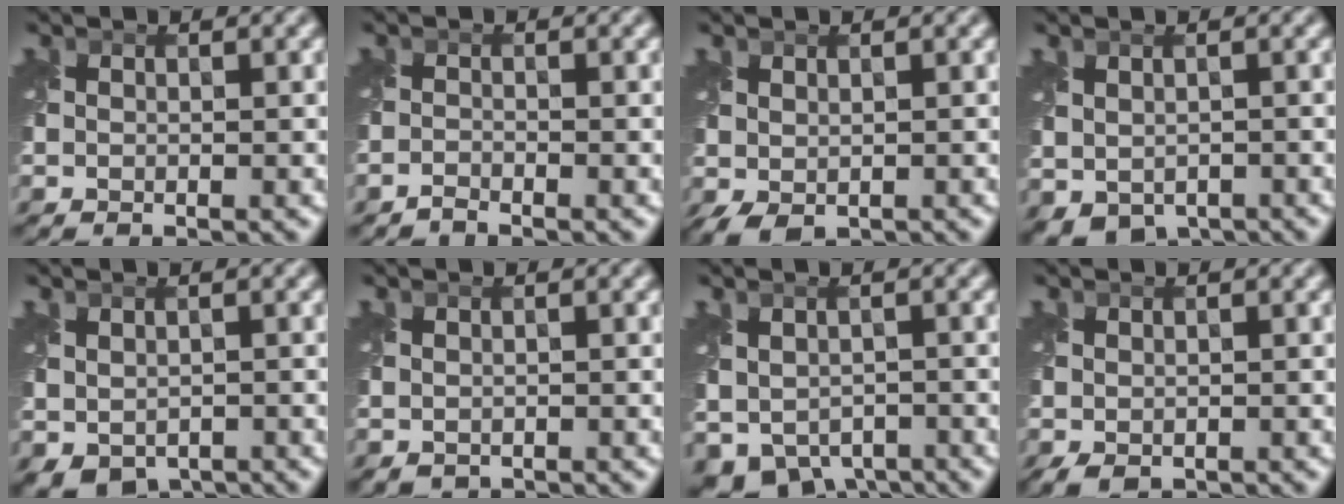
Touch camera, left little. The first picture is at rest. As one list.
[{"total": 0.6, "force": [-0.5, 0.0, -0.1], "torque": [0.001, 0.003, -0.015]}, {"total": 1.5, "force": [-0.1, 1.0, 1.0], "torque": [-0.028, -0.001, 0.006]}, {"total": 3.0, "force": [-0.9, 2.3, 1.7], "torque": [-0.030, -0.004, -0.003]}, {"total": 2.7, "force": [-0.8, 2.1, 1.6], "torque": [-0.030, -0.003, -0.002]}, {"total": 0.6, "force": [0.3, 0.5, -0.1], "torque": [0.001, 0.004, 0.011]}, {"total": 4.9, "force": [-2.1, 3.7, 2.5], "torque": [-0.044, -0.019, -0.016]}, {"total": 1.1, "force": [-0.2, 0.9, 0.7], "torque": [-0.025, -0.002, 0.004]}]